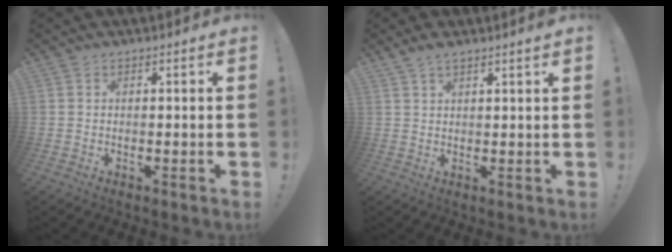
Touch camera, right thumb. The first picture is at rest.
{"total": 3.1, "force": [2.4, 0.1, 2.0], "torque": [-0.036, -0.011, 0.042]}